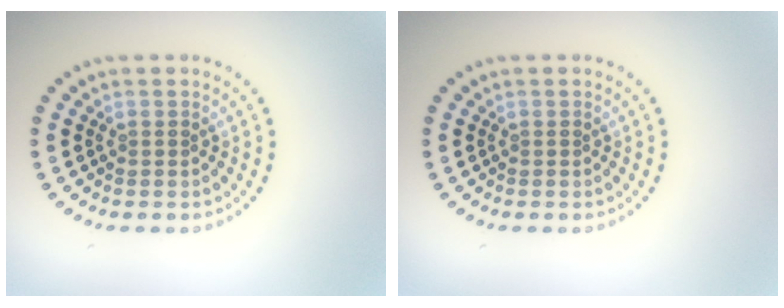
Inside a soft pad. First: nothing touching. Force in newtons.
{"total": 0.0}